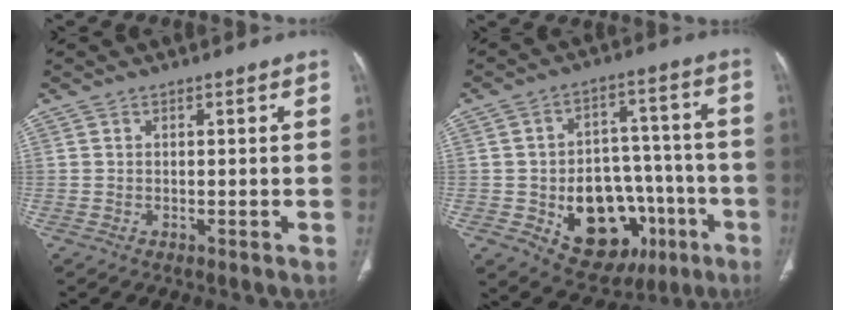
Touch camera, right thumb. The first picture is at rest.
{"total": 19.6, "force": [-6.5, 13.5, 12.6], "torque": [-0.135, 0.040, -0.077]}